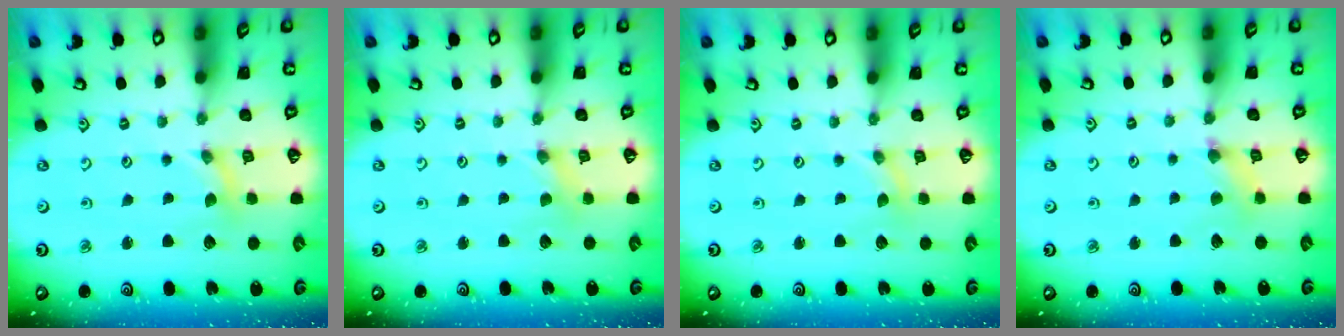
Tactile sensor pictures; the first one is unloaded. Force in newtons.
{"total": 0.0}
{"total": 0.0}
{"total": 2.3, "press": 2.3, "slide": 0.3}